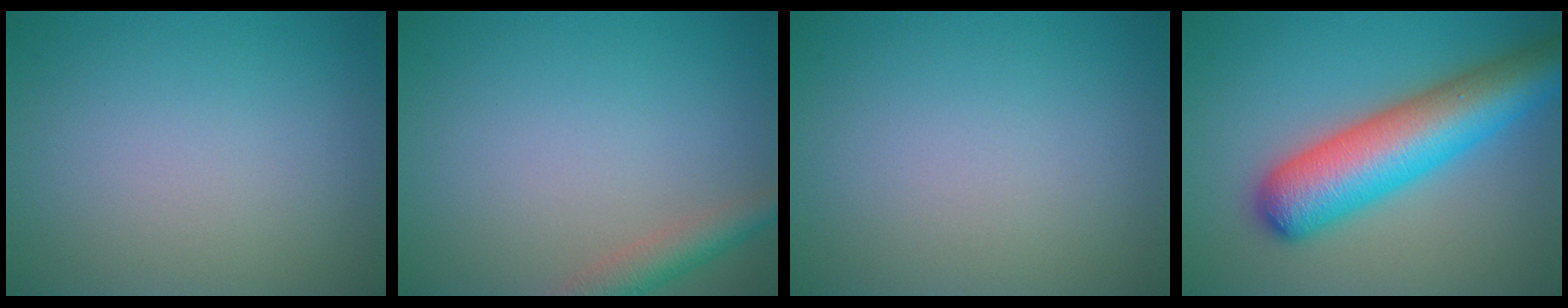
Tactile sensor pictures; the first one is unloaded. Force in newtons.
{"total": 2.9, "press": 2.9, "slide": 0.2}
{"total": 0.0}
{"total": 9.7, "press": 9.7, "slide": 0.3}